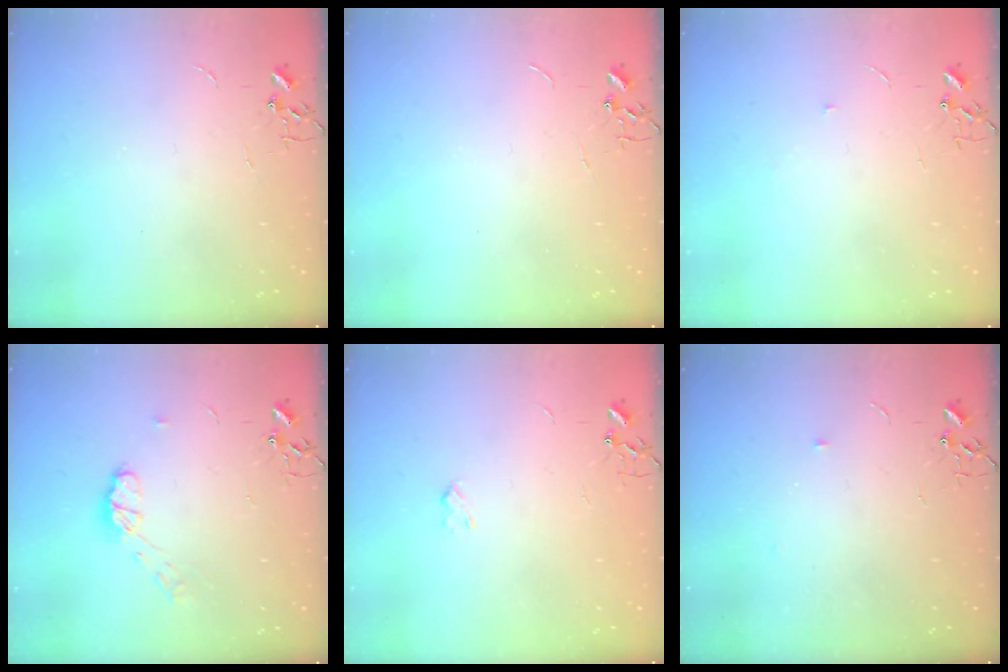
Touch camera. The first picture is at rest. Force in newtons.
{"total": 0.0}
{"total": 3.9, "press": 3.8, "slide": 0.8}
{"total": 7.4, "press": 7.3, "slide": 0.4}
{"total": 2.4, "press": 2.4, "slide": 0.4}
{"total": 3.0, "press": 2.9, "slide": 0.5}